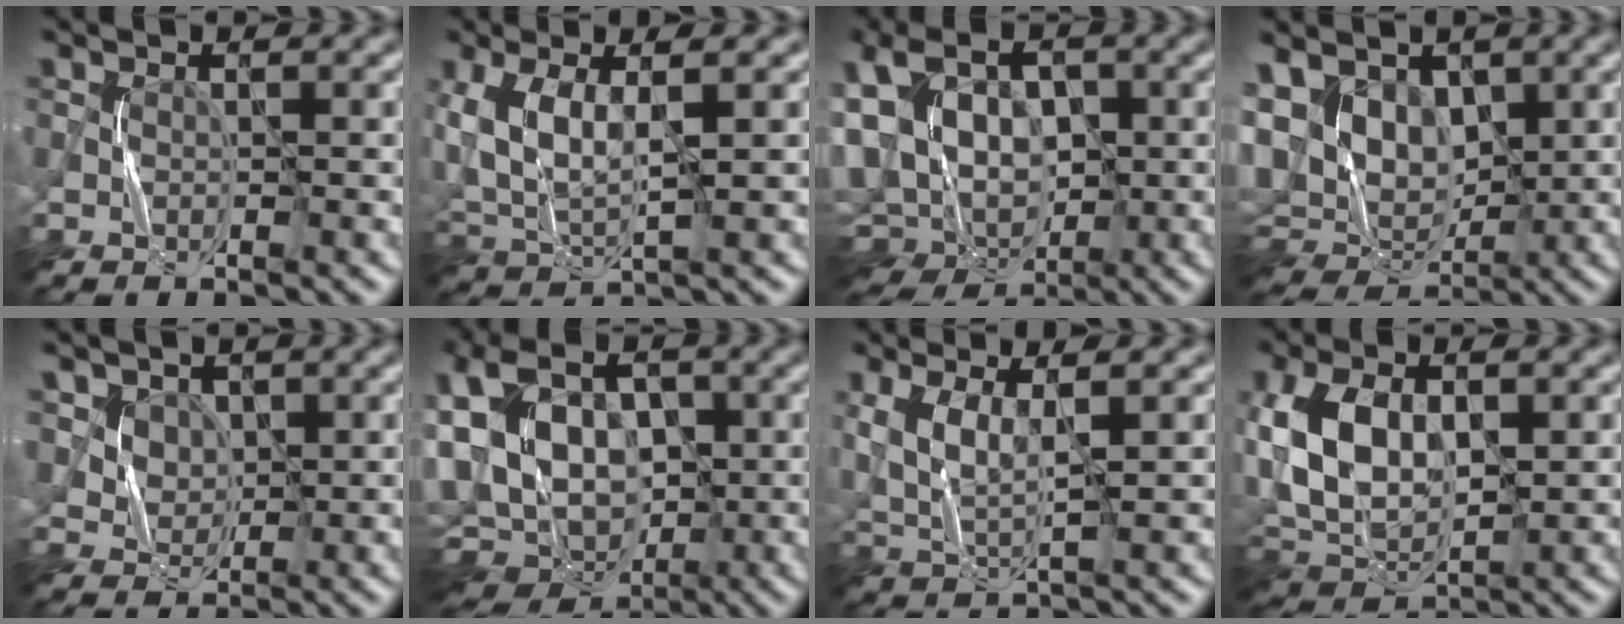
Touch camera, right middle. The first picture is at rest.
{"total": 6.0, "force": [2.0, 2.2, 5.2], "torque": [-0.129, 0.001, 0.042]}
{"total": 13.5, "force": [-1.8, 9.8, 9.1], "torque": [-0.179, 0.014, -0.017]}
{"total": 9.5, "force": [2.9, 6.6, 6.2], "torque": [-0.127, 0.015, 0.062]}
{"total": 4.1, "force": [2.1, 3.2, 1.6], "torque": [-0.047, -0.004, 0.049]}
{"total": 16.7, "force": [-1.7, 12.4, 11.0], "torque": [-0.238, 0.024, -0.021]}
{"total": 4.0, "force": [1.5, 1.0, 3.5], "torque": [-0.084, -0.002, 0.036]}
{"total": 8.1, "force": [1.1, 4.9, 6.3], "torque": [-0.140, 0.004, 0.019]}